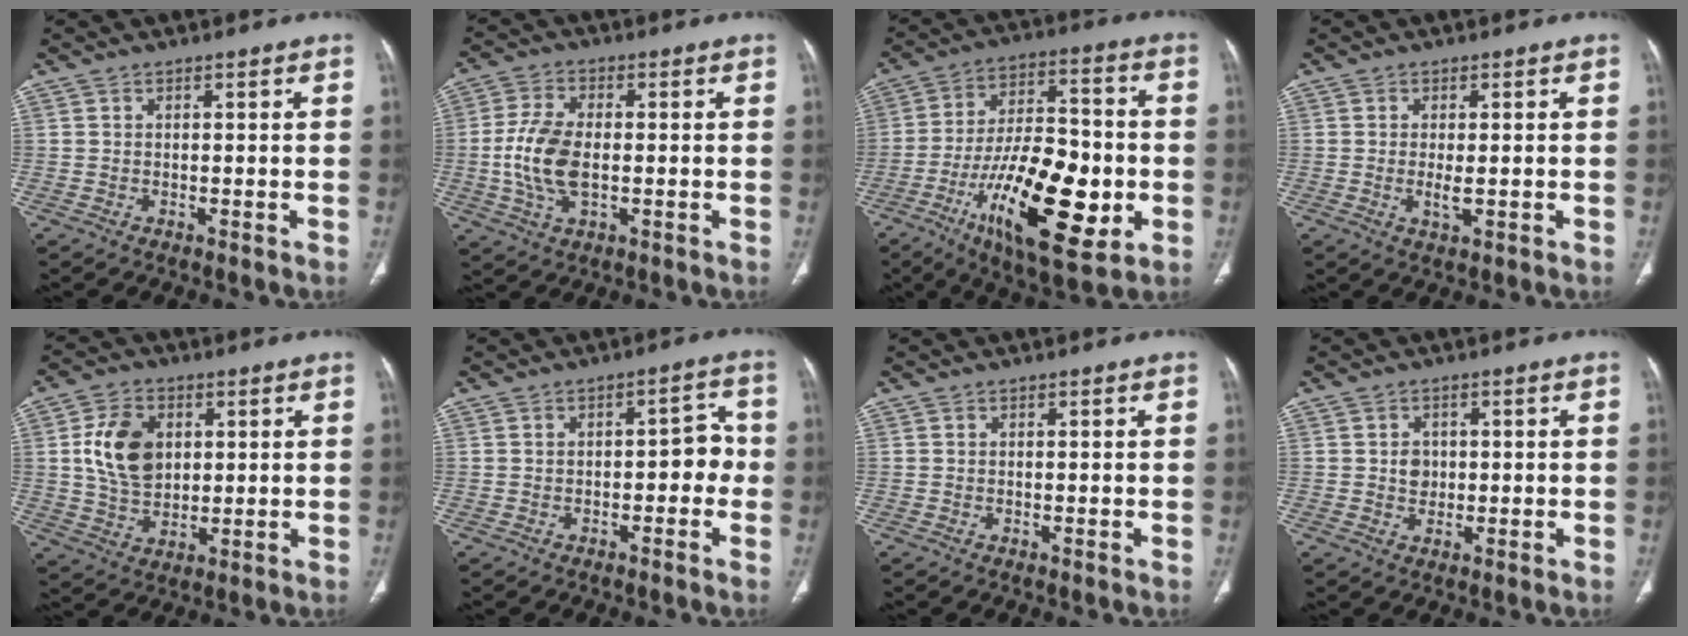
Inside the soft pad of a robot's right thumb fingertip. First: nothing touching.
{"total": 10.1, "force": [-1.0, 5.6, 8.4], "torque": [-0.176, 0.006, -0.018]}
{"total": 24.9, "force": [-7.3, 10.1, 21.6], "torque": [-0.356, 0.015, -0.107]}
{"total": 2.8, "force": [-0.3, 1.2, 2.5], "torque": [-0.050, -0.006, -0.004]}
{"total": 11.0, "force": [2.3, 7.8, 7.5], "torque": [-0.118, -0.008, 0.047]}
{"total": 5.0, "force": [-1.2, 3.0, 3.8], "torque": [-0.021, 0.030, -0.021]}
{"total": 0.0}
{"total": 2.8, "force": [0.2, 2.5, 1.4], "torque": [-0.006, 0.003, 0.004]}